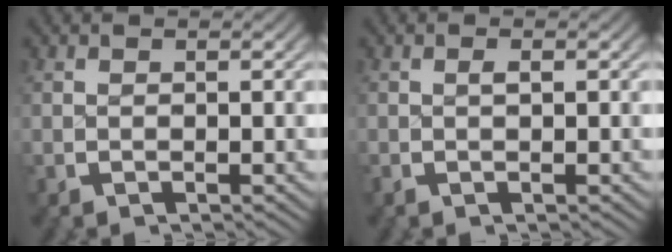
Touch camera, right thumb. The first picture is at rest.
{"total": 0.7, "force": [-0.2, 0.3, 0.5], "torque": [-0.014, 0.000, -0.005]}